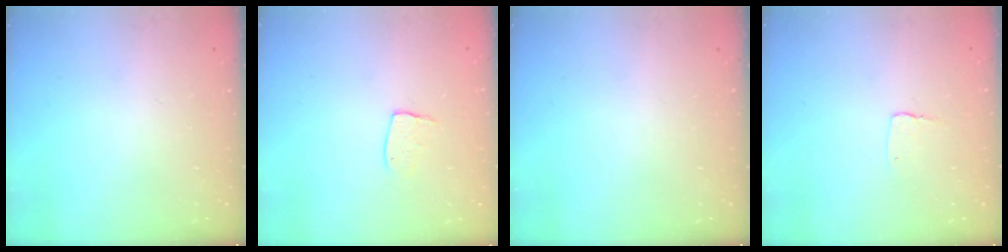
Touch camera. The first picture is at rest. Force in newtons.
{"total": 6.6, "press": 6.6, "slide": 0.4}
{"total": 0.0}
{"total": 2.9, "press": 2.9, "slide": 0.2}